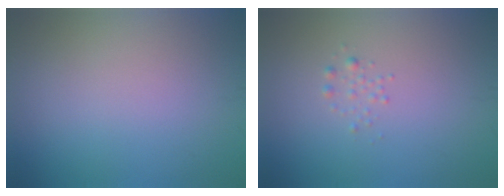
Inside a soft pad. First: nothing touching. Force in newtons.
{"total": 0.8, "press": 0.8, "slide": 0.0}